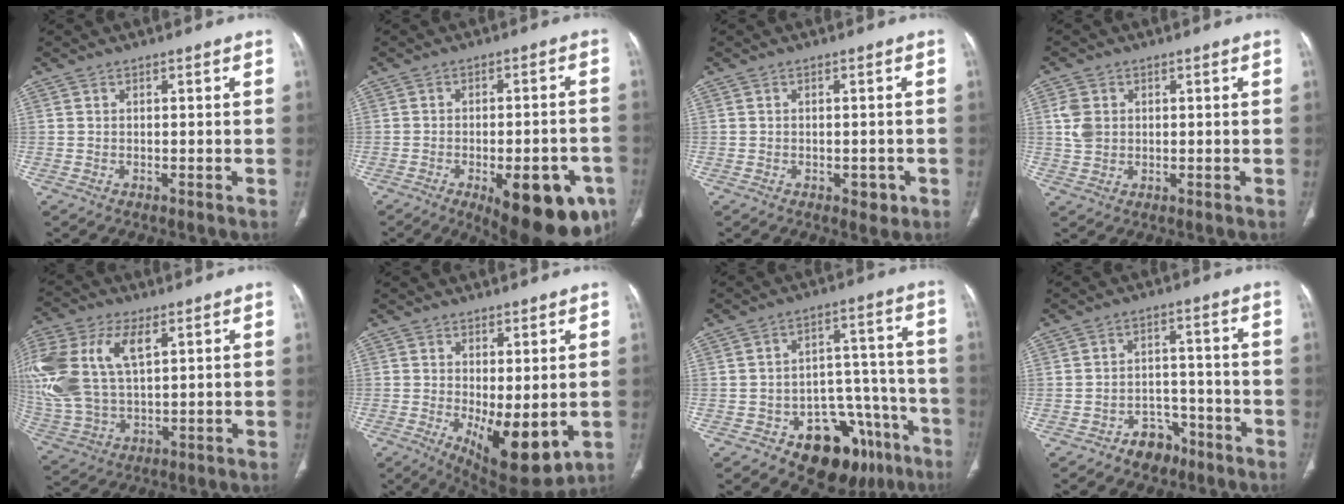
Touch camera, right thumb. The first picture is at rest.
{"total": 18.3, "force": [-8.2, 7.1, 14.8], "torque": [-0.134, 0.020, -0.094]}
{"total": 2.4, "force": [-0.9, 1.5, 1.6], "torque": [-0.009, 0.002, -0.007]}
{"total": 4.4, "force": [0.9, 3.5, 2.5], "torque": [-0.043, 0.001, 0.021]}
{"total": 23.5, "force": [7.3, 13.7, 17.6], "torque": [-0.434, 0.014, 0.143]}
{"total": 11.2, "force": [-1.6, 4.6, 10.1], "torque": [-0.147, -0.024, -0.005]}
{"total": 17.7, "force": [-10.2, 10.4, 10.0], "torque": [-0.068, 0.094, -0.136]}
{"total": 6.1, "force": [-4.1, 4.2, 1.8], "torque": [-0.001, 0.040, -0.059]}